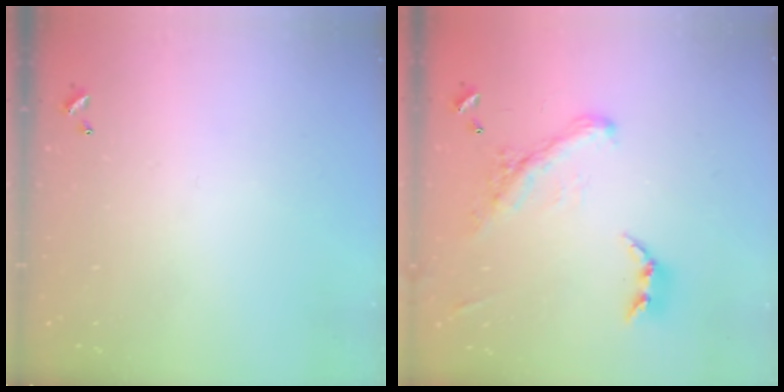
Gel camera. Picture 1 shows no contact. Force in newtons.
{"total": 4.4, "press": 4.2, "slide": 1.3}